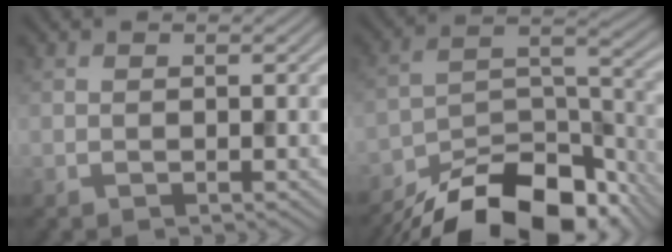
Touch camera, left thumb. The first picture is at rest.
{"total": 15.7, "force": [-13.0, 5.3, 7.1], "torque": [-0.138, -0.008, -0.204]}